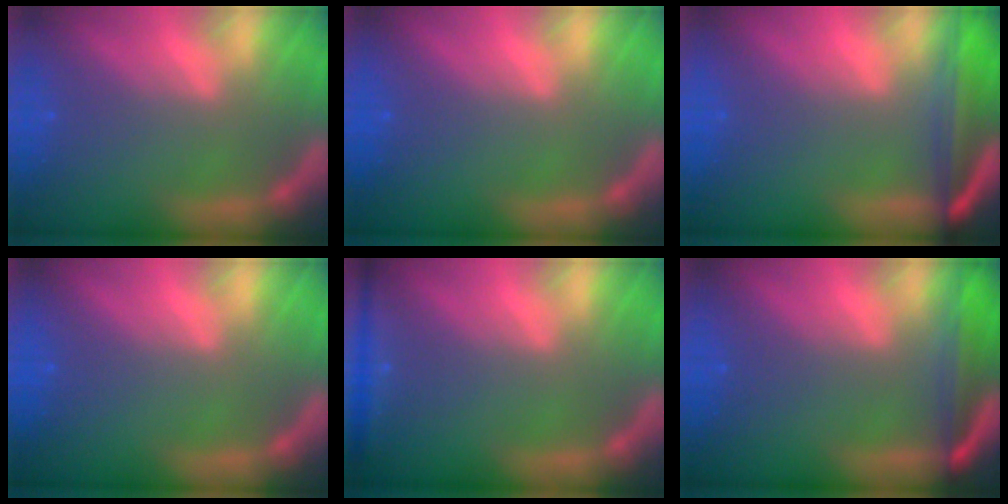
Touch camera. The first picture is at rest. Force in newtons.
{"total": 0.0}
{"total": 7.6}
{"total": 0.0}
{"total": 3.0}
{"total": 5.5}